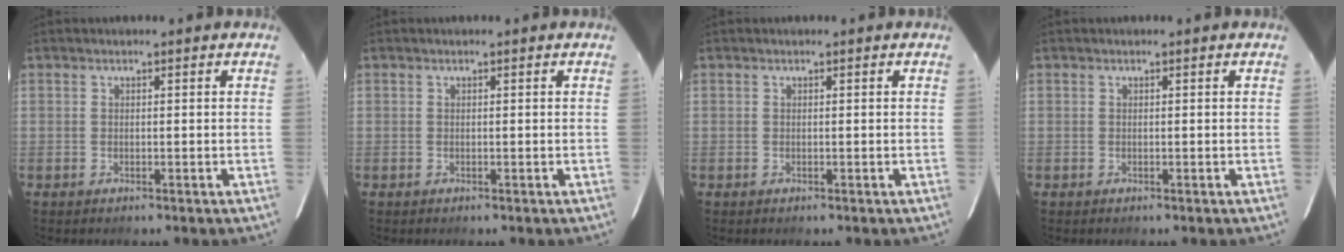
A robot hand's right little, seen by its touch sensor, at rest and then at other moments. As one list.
[{"total": 0.0}, {"total": 0.0}, {"total": 0.0}]